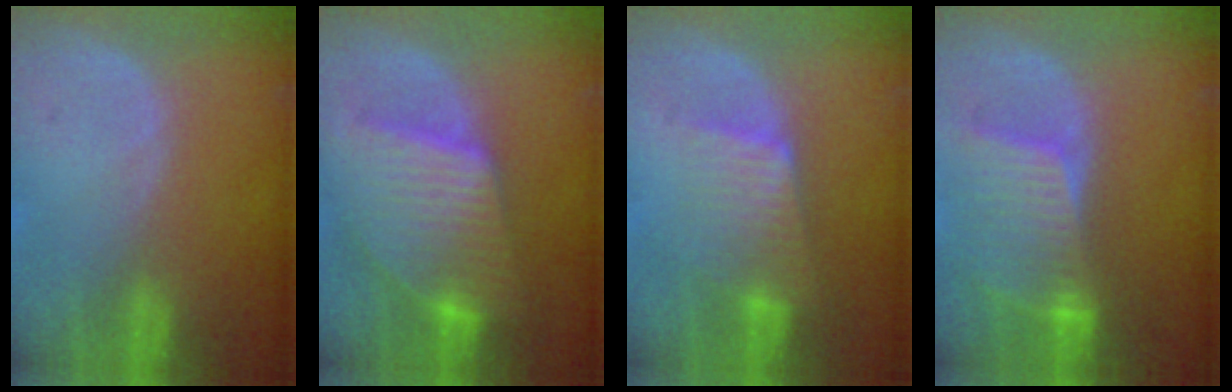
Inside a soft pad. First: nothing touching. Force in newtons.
{"total": 10.0, "press": 10.0, "slide": 0.7}
{"total": 6.2, "press": 5.9, "slide": 1.8}
{"total": 8.3, "press": 7.7, "slide": 3.2}